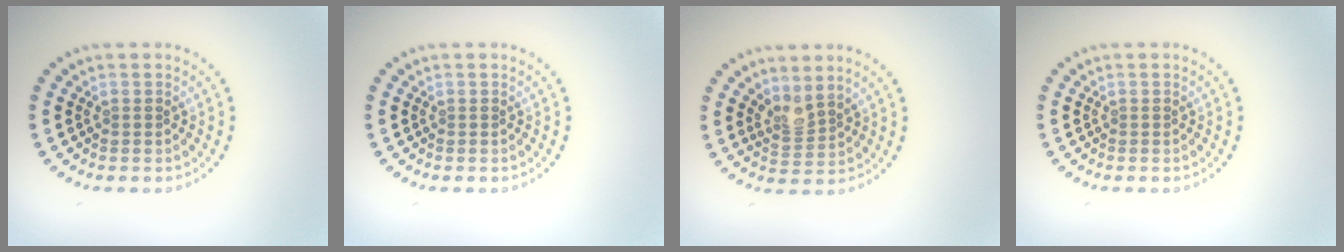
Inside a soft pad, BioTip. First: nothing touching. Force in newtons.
{"total": 0.0}
{"total": 2.1, "press": 1.5, "slide": 1.5}
{"total": 0.0}